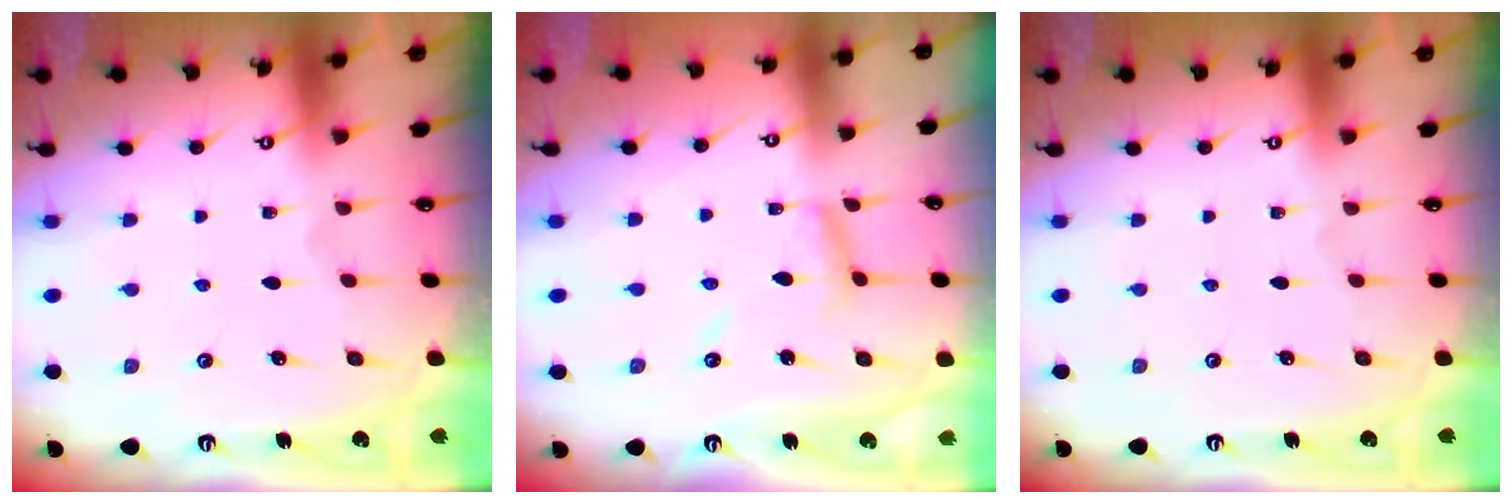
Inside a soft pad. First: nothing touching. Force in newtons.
{"total": 8.5, "press": 8.5, "slide": 0.3}
{"total": 0.0}